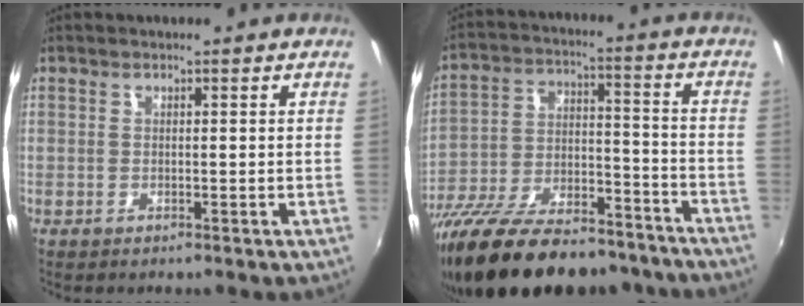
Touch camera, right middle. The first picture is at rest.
{"total": 26.6, "force": [-20.2, 10.4, 13.8], "torque": [-0.257, -0.006, -0.295]}